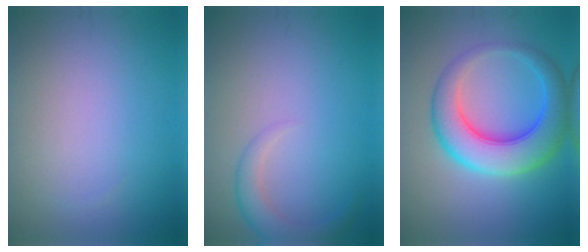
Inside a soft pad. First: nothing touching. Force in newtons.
{"total": 2.6, "press": 2.5, "slide": 0.2}
{"total": 7.9, "press": 7.9, "slide": 0.1}